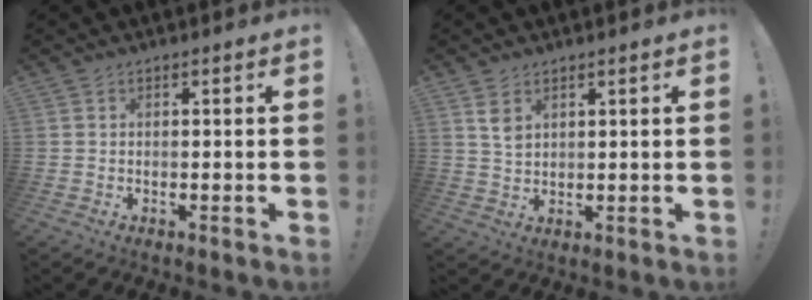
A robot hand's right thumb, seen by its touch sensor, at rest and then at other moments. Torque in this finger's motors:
{"motor_torque": [-0.35, 0.43, -0.15, 0.16, 0.19]}